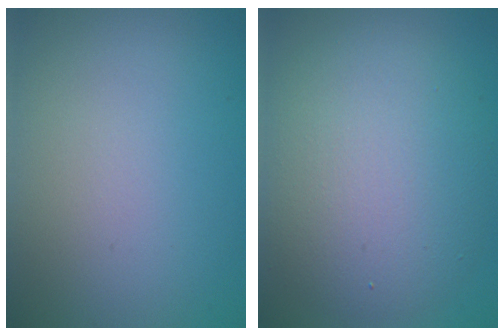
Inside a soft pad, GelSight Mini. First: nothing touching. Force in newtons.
{"total": 7.5, "press": 7.5, "slide": 0.3}